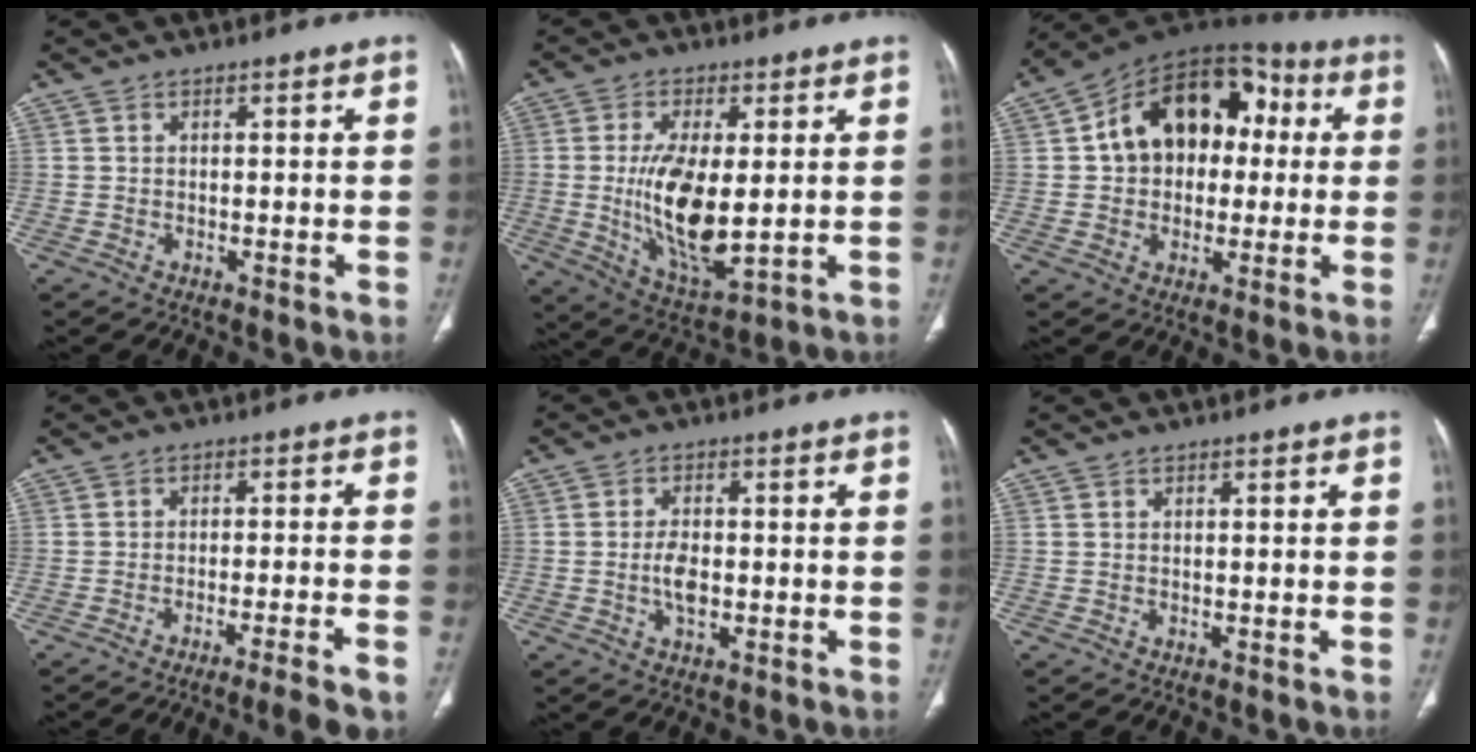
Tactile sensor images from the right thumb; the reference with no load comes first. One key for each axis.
{"total": 15.7, "fx": -0.5, "fy": 6.7, "fz": 14.2, "tx": -0.263, "ty": -0.021, "tz": 0.001}
{"total": 18.8, "fx": 2.4, "fy": 13.3, "fz": 13.0, "tx": -0.158, "ty": 0.039, "tz": 0.031}
{"total": 10.1, "fx": -8.5, "fy": -0.2, "fz": 5.6, "tx": -0.072, "ty": 0.029, "tz": -0.120}
{"total": 4.4, "fx": -0.7, "fy": 2.5, "fz": 3.6, "tx": -0.062, "ty": 0.003, "tz": -0.014}
{"total": 0.0}